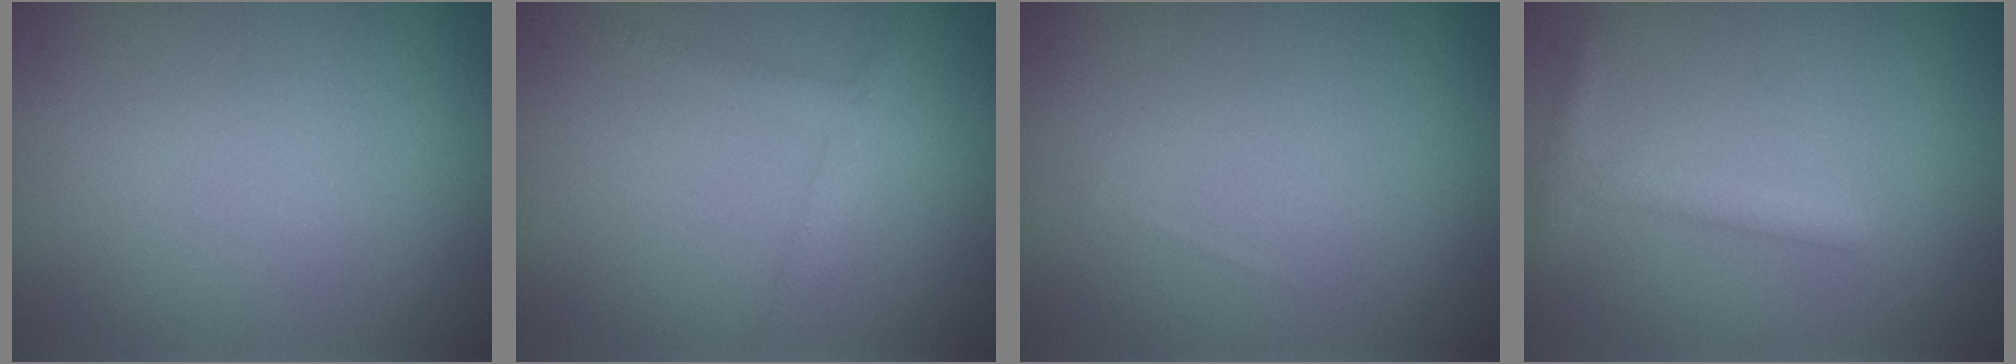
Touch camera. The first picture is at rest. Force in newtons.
{"total": 1.6, "press": 1.6, "slide": 0.2}
{"total": 0.0}
{"total": 1.6, "press": 1.6, "slide": 0.1}